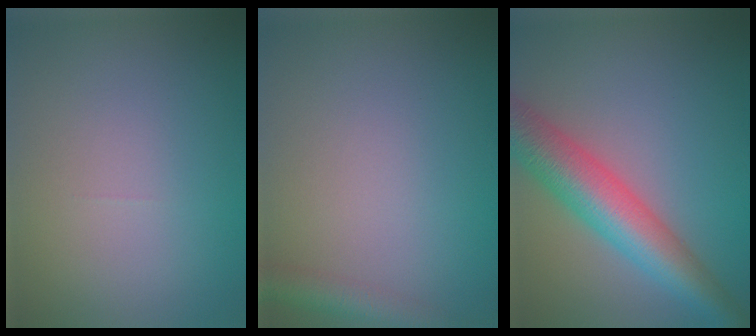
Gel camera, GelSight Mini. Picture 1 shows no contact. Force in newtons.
{"total": 2.9, "press": 2.9, "slide": 0.1}
{"total": 8.1, "press": 8.1, "slide": 0.2}